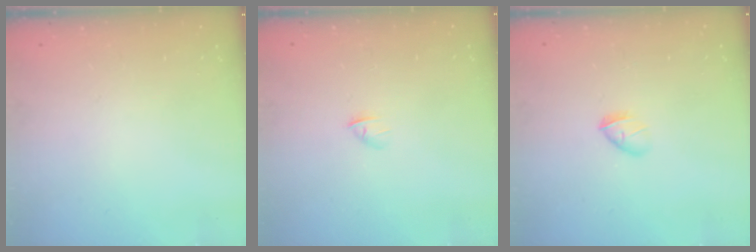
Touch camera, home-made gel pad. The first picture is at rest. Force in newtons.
{"total": 2.8, "press": 2.7, "slide": 0.7}
{"total": 3.7, "press": 3.6, "slide": 1.0}